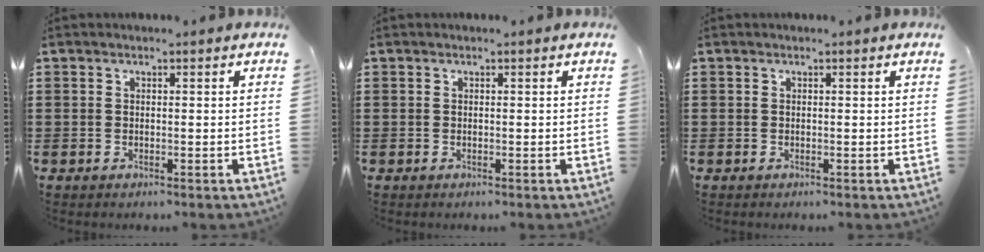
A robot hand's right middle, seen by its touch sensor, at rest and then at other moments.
{"total": 0.0}
{"total": 0.0}